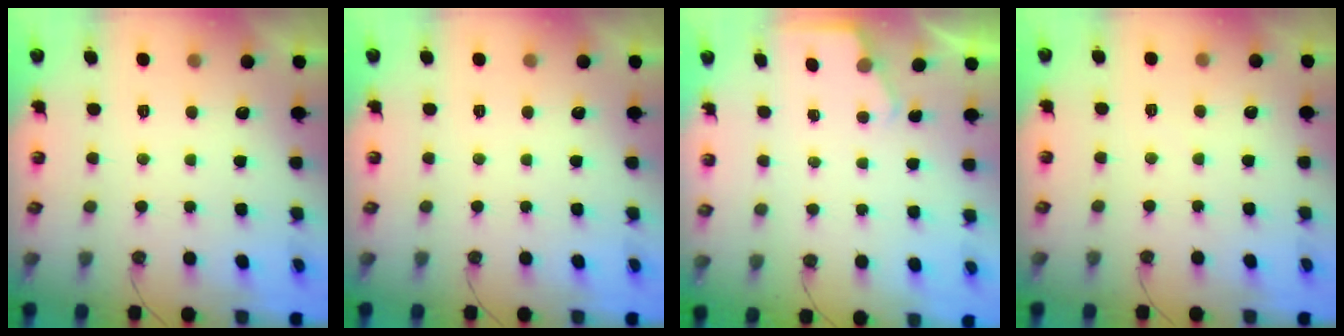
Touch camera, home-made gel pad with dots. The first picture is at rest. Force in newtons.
{"total": 0.0}
{"total": 2.3, "press": 2.3, "slide": 0.4}
{"total": 4.4, "press": 4.4, "slide": 0.5}